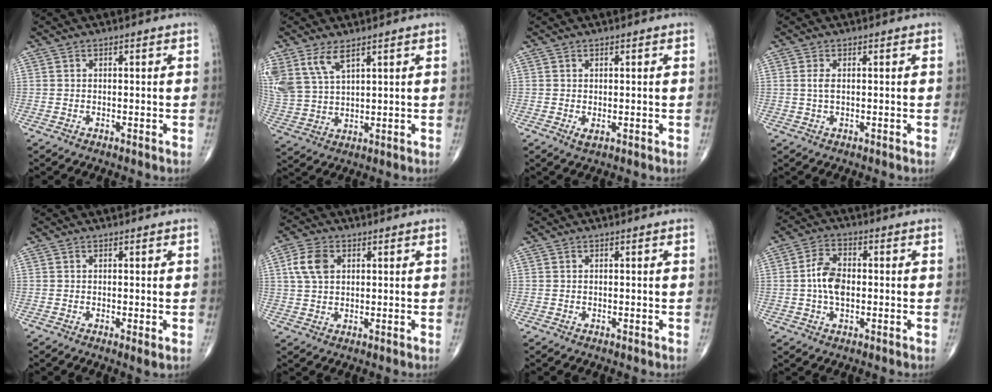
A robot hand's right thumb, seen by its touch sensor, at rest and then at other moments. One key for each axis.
{"total": 9.5, "fx": 5.6, "fy": 4.5, "fz": 6.2, "tx": -0.136, "ty": -0.013, "tz": 0.126}
{"total": 1.3, "fx": -0.1, "fy": 0.6, "fz": 1.1, "tx": -0.020, "ty": -0.005, "tz": 0.001}
{"total": 1.9, "fx": 0.3, "fy": 0.8, "fz": 1.7, "tx": -0.041, "ty": 0.001, "tz": 0.008}
{"total": 1.4, "fx": -0.1, "fy": 0.2, "fz": 1.3, "tx": -0.026, "ty": -0.007, "tz": -0.001}
{"total": 6.1, "fx": 1.7, "fy": 4.1, "fz": 4.2, "tx": -0.082, "ty": 0.004, "tz": 0.031}
{"total": 0.0}
{"total": 6.7, "fx": -0.2, "fy": 4.0, "fz": 5.4, "tx": -0.102, "ty": 0.011, "tz": -0.009}